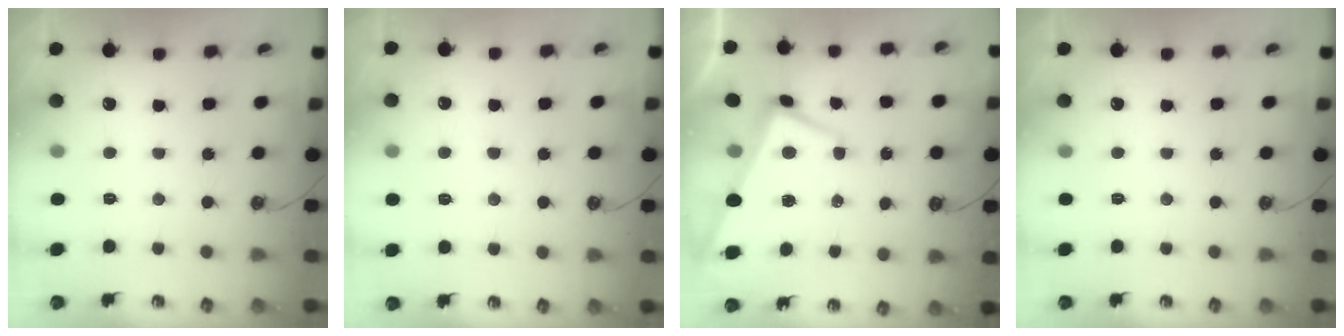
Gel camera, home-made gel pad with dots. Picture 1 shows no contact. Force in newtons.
{"total": 0.6, "press": 0.1, "slide": 0.5}
{"total": 1.1, "press": 0.6, "slide": 0.9}
{"total": 0.0}